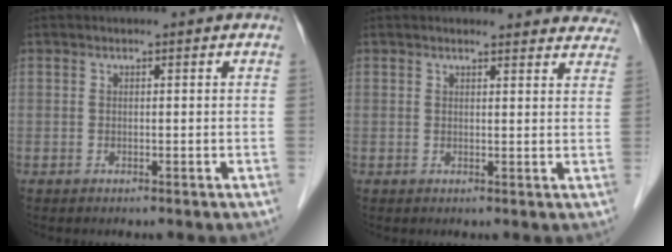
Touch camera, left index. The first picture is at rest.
{"total": 10.9, "force": [10.4, 2.6, 2.0], "torque": [0.018, -0.009, 0.081]}